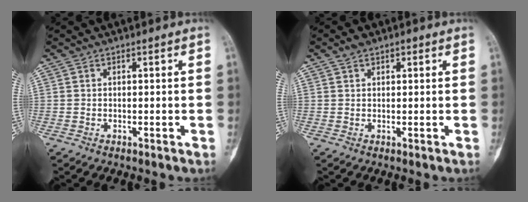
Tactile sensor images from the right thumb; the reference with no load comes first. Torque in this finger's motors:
{"motor_torque": [2.17, 2.84, 0.05, -0.11, 0.06]}